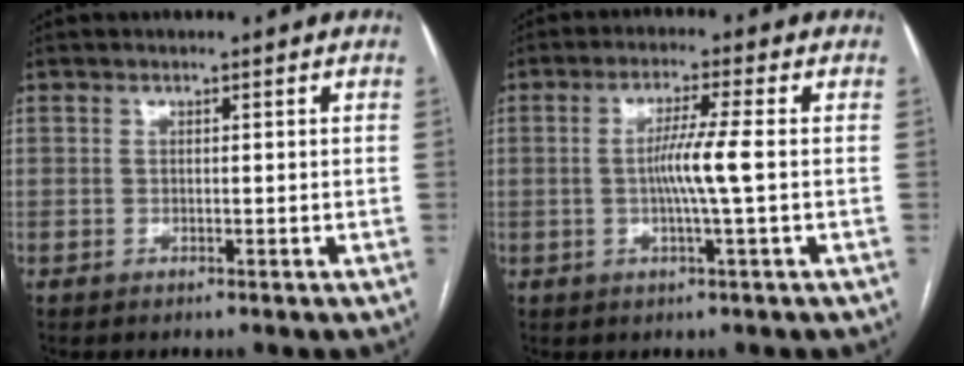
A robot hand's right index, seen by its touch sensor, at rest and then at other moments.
{"total": 5.5, "force": [-0.4, -0.9, 5.4], "torque": [-0.103, 0.000, -0.008]}